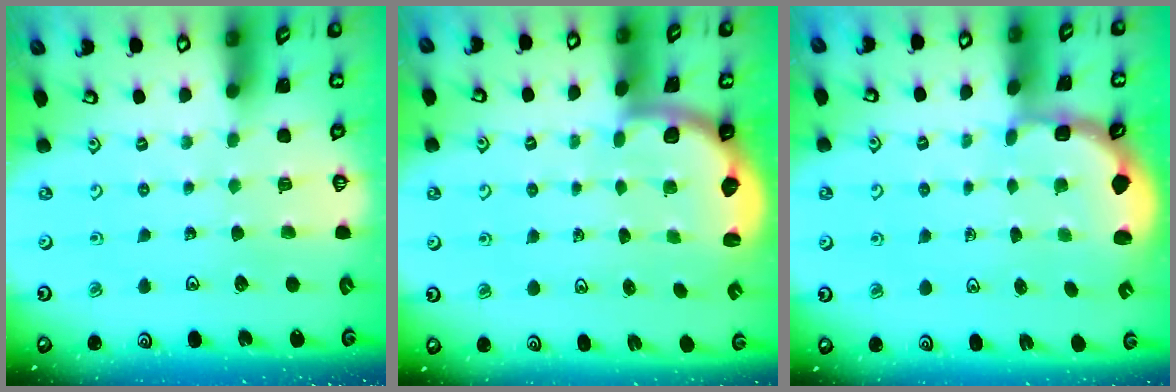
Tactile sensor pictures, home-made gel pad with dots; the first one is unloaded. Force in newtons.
{"total": 2.4, "press": 2.1, "slide": 1.3}
{"total": 2.7, "press": 2.1, "slide": 1.7}